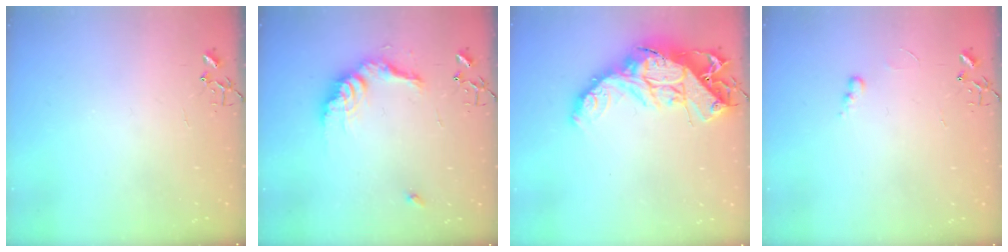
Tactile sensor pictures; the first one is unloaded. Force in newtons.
{"total": 15.2, "press": 15.2, "slide": 0.9}
{"total": 20.4, "press": 20.4, "slide": 1.7}
{"total": 3.5, "press": 3.4, "slide": 0.5}